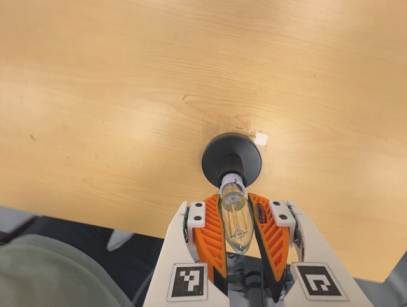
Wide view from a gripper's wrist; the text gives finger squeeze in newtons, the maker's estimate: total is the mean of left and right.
{"total": 19.4, "left": 19.2, "right": 19.5}